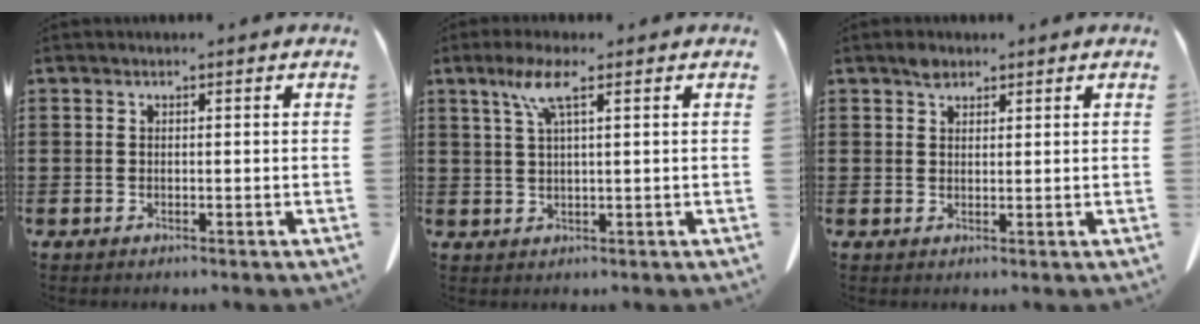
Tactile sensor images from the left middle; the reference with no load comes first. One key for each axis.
{"total": 4.9, "fx": 2.4, "fy": 0.7, "fz": 4.2, "tx": -0.091, "ty": 0.006, "tz": 0.040}
{"total": 1.8, "fx": 1.4, "fy": 1.0, "fz": 0.7, "tx": -0.017, "ty": 0.003, "tz": 0.026}